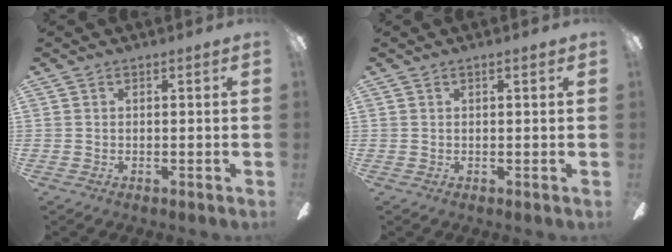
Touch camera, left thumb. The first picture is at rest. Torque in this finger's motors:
{"motor_torque": [0.07, 0.01, -0.27, 0.11, 0.00]}